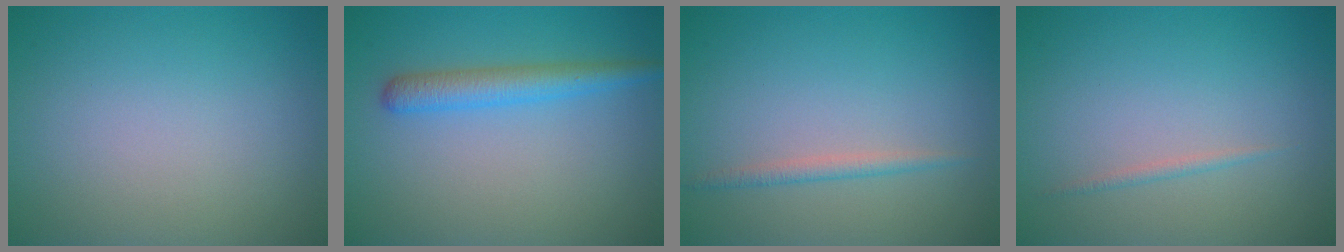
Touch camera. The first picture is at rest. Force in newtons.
{"total": 3.0, "press": 3.0, "slide": 0.2}
{"total": 1.2, "press": 1.2, "slide": 0.1}
{"total": 0.6, "press": 0.6, "slide": 0.0}